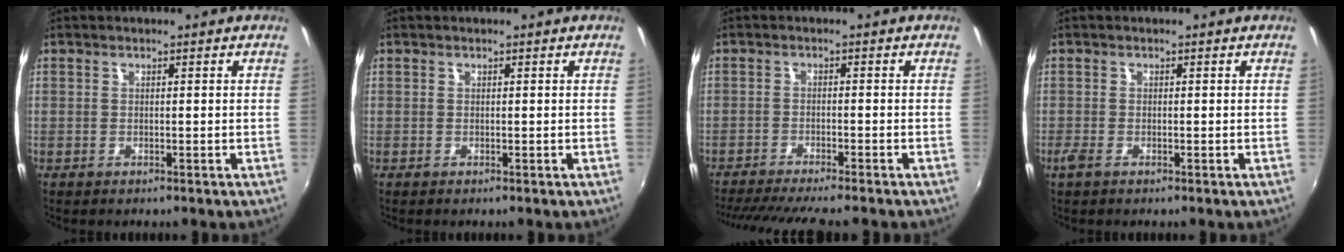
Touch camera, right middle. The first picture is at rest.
{"total": 0.0}
{"total": 11.1, "force": [-9.8, 0.2, 5.1], "torque": [-0.116, -0.026, -0.153]}
{"total": 1.7, "force": [-1.0, 0.7, 1.1], "torque": [-0.025, -0.006, -0.021]}